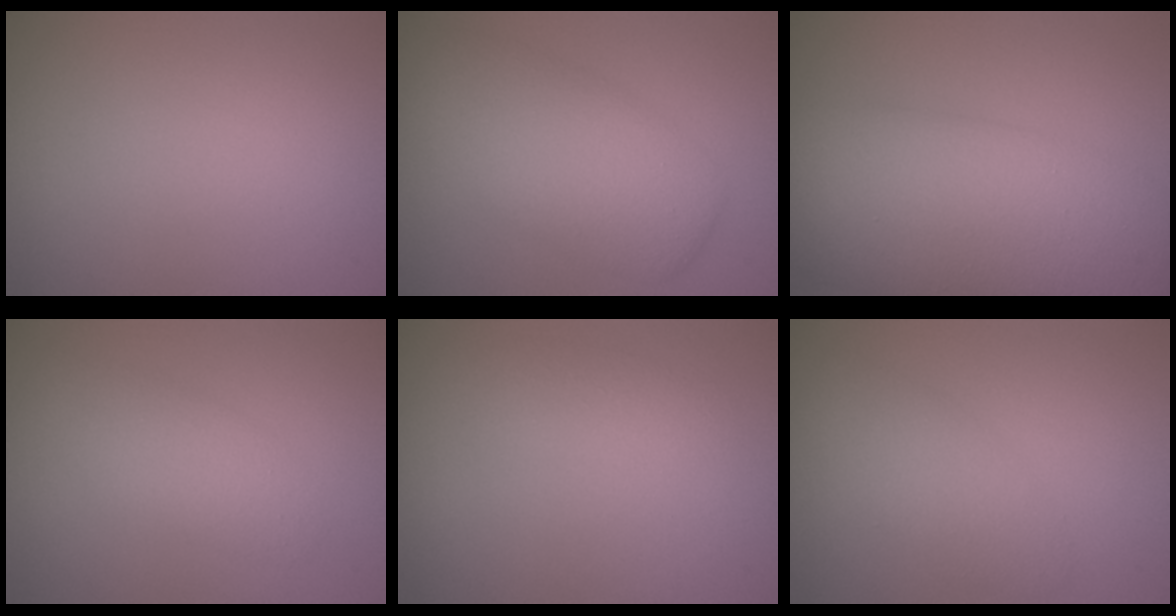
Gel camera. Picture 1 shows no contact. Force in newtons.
{"total": 6.1, "press": 6.1, "slide": 0.1}
{"total": 11.4, "press": 11.4, "slide": 0.1}
{"total": 2.5, "press": 2.5, "slide": 0.1}
{"total": 1.4, "press": 1.4, "slide": 0.1}
{"total": 2.9, "press": 2.9, "slide": 0.1}